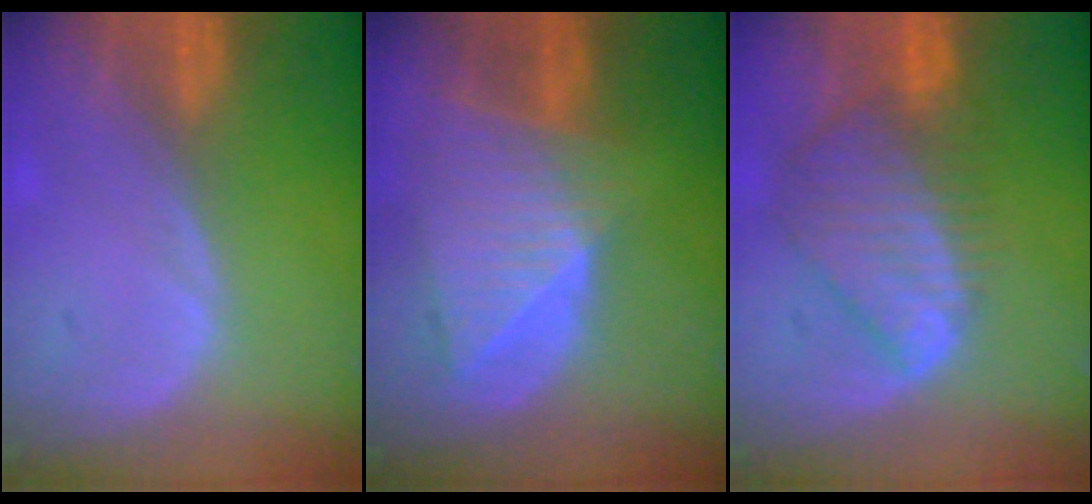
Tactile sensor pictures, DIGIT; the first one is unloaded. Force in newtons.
{"total": 9.1, "press": 8.0, "slide": 4.3}
{"total": 9.0, "press": 7.7, "slide": 4.5}